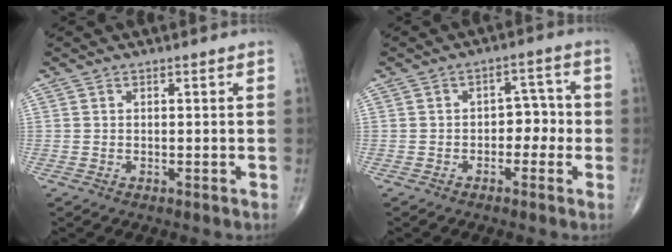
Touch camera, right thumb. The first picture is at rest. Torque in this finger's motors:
{"motor_torque": [-0.03, 0.12, -0.06, -0.02, 0.08]}